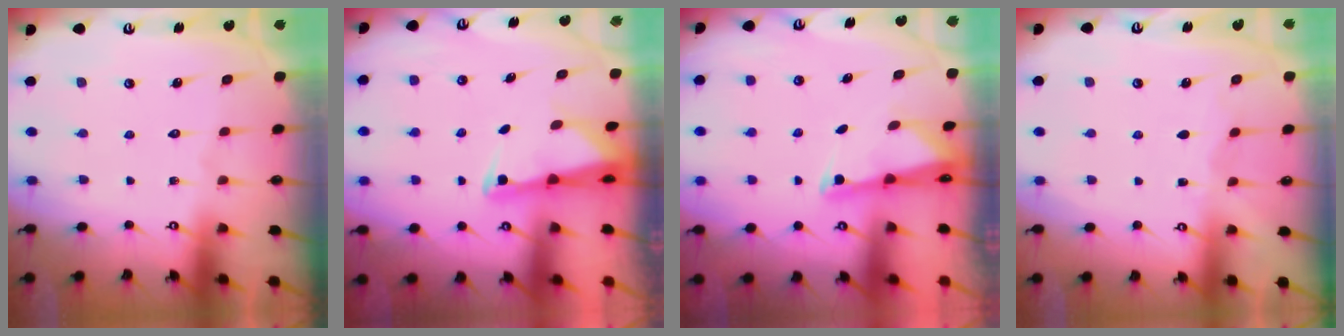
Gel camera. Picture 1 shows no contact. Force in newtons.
{"total": 2.5, "press": 2.5, "slide": 0.5}
{"total": 1.8, "press": 1.8, "slide": 0.4}
{"total": 3.7, "press": 3.7, "slide": 0.4}